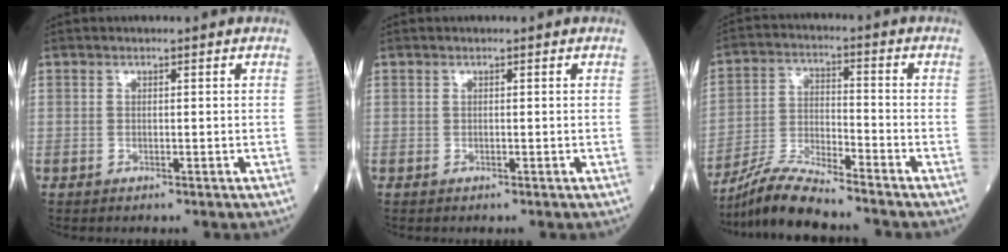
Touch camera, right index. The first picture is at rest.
{"total": 0.0}
{"total": 9.4, "force": [-8.7, -0.1, 3.7], "torque": [-0.075, -0.015, -0.164]}